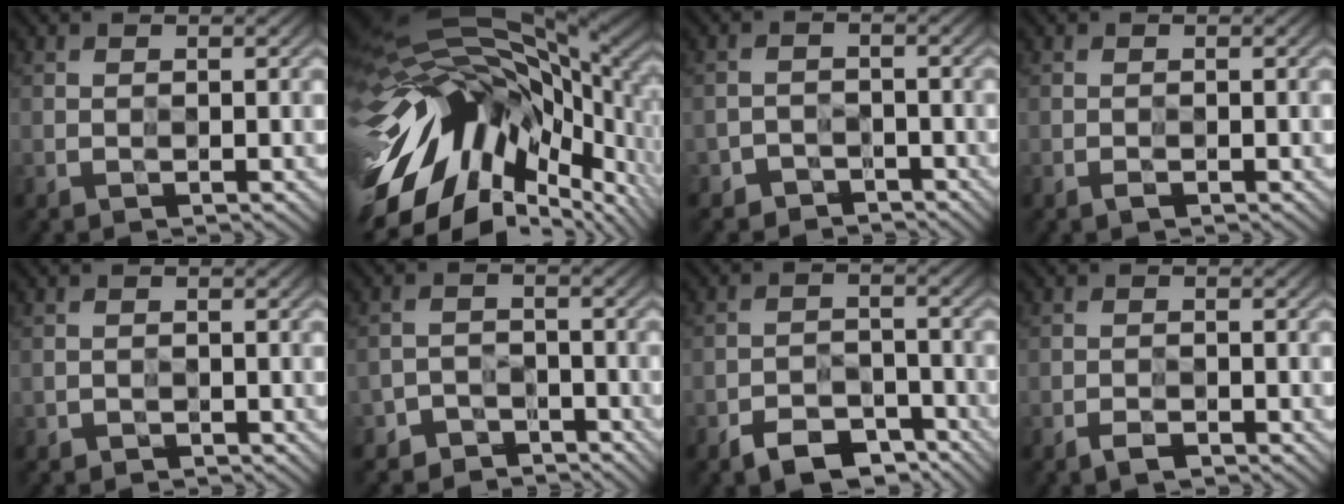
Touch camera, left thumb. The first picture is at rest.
{"total": 17.9, "force": [-5.3, 9.9, 13.9], "torque": [-0.303, -0.021, -0.087]}
{"total": 2.3, "force": [-1.5, 0.9, -1.6], "torque": [0.036, 0.000, -0.031]}
{"total": 0.8, "force": [-0.5, 0.4, 0.6], "torque": [-0.010, -0.001, -0.009]}
{"total": 0.6, "force": [-0.1, 0.5, -0.5], "torque": [0.009, 0.000, -0.003]}
{"total": 2.8, "force": [-1.9, 1.1, -1.7], "torque": [0.043, 0.007, -0.038]}
{"total": 3.4, "force": [-3.1, 1.5, 0.2], "torque": [0.006, 0.001, -0.058]}
{"total": 1.6, "force": [-1.4, 0.6, 0.5], "torque": [-0.005, -0.004, -0.022]}